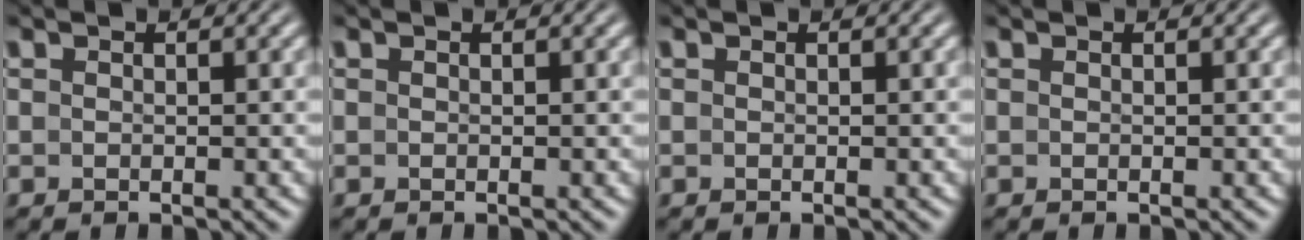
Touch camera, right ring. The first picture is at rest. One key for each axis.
{"total": 0.0}
{"total": 0.0}
{"total": 0.0}